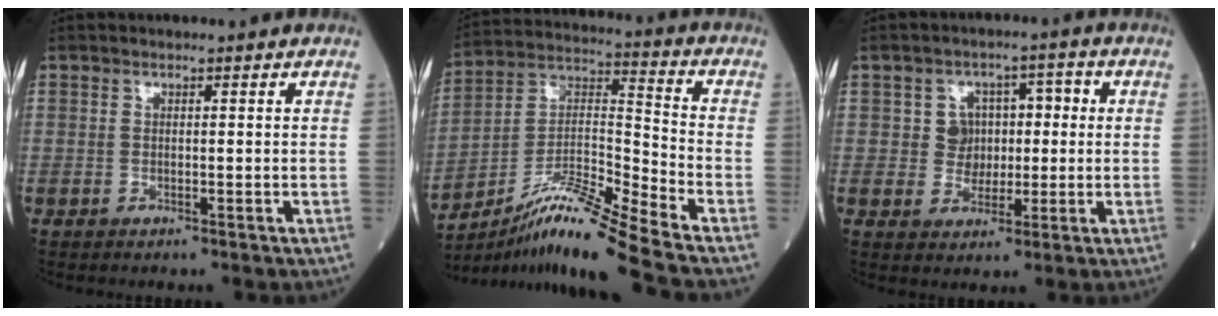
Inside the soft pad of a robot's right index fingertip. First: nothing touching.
{"total": 14.6, "force": [-11.7, -2.0, 8.5], "torque": [-0.158, 0.010, -0.209]}
{"total": 5.5, "force": [0.3, 5.0, 2.2], "torque": [-0.024, 0.024, 0.008]}